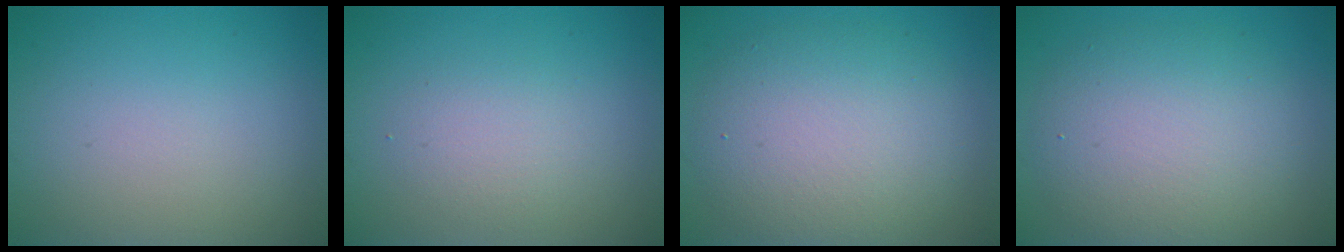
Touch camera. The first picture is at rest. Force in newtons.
{"total": 5.3, "press": 5.2, "slide": 0.2}
{"total": 6.8, "press": 6.8, "slide": 0.4}
{"total": 6.6, "press": 6.6, "slide": 0.4}